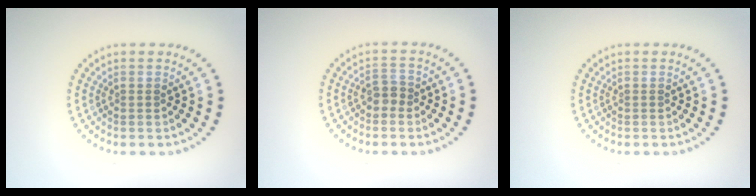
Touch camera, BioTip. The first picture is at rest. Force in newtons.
{"total": 1.5, "press": 1.3, "slide": 0.6}
{"total": 0.0}